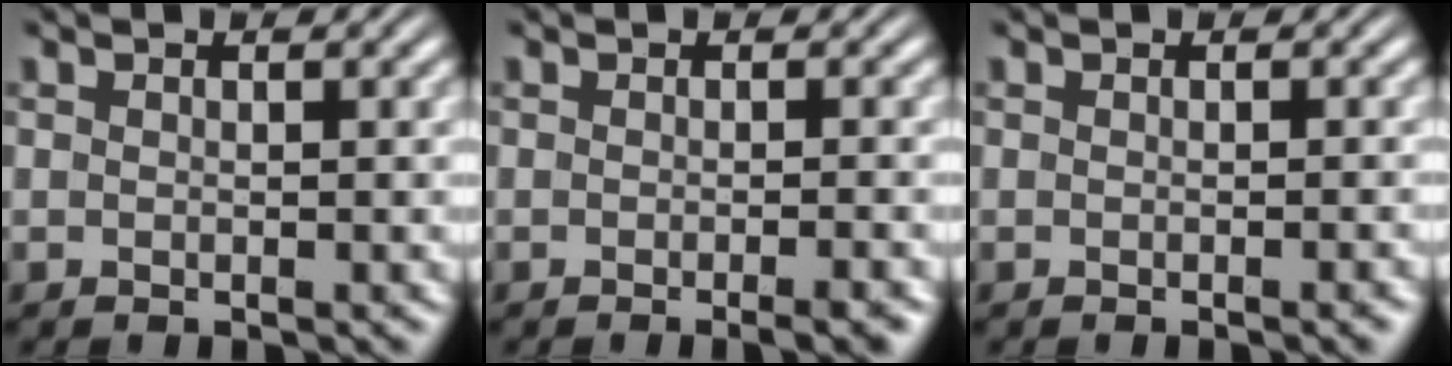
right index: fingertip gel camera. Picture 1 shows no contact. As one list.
[{"total": 1.7, "force": [-1.3, 0.1, 1.2], "torque": [-0.012, 0.004, -0.023]}, {"total": 0.6, "force": [-0.5, -0.2, 0.3], "torque": [-0.004, 0.006, -0.010]}]